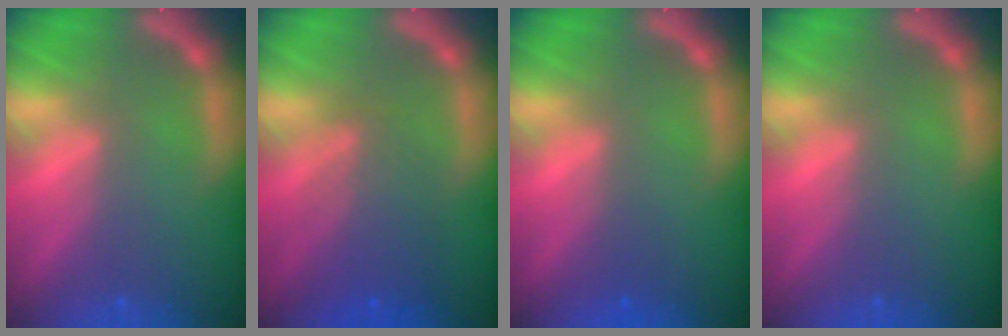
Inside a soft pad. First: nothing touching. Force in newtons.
{"total": 5.1}
{"total": 0.9}
{"total": 0.0}